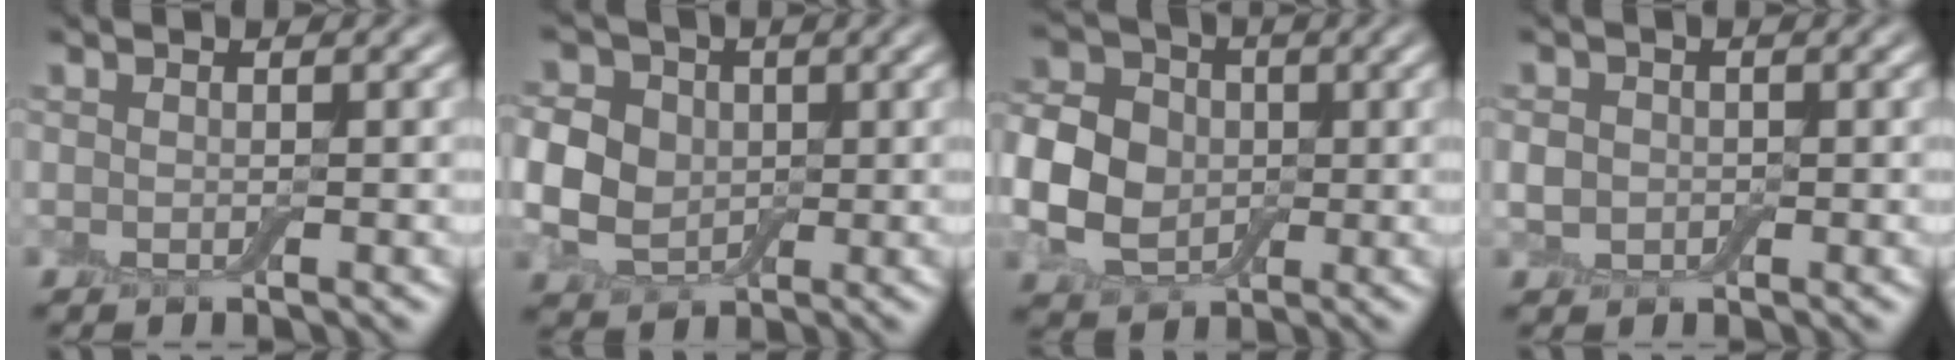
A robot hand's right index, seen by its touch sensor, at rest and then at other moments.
{"total": 6.8, "force": [0.5, 5.7, 3.6], "torque": [-0.085, 0.016, -0.005]}
{"total": 7.3, "force": [-0.3, 5.9, 4.3], "torque": [-0.106, 0.007, -0.015]}
{"total": 2.0, "force": [-0.2, 1.8, 0.9], "torque": [-0.017, -0.002, -0.009]}